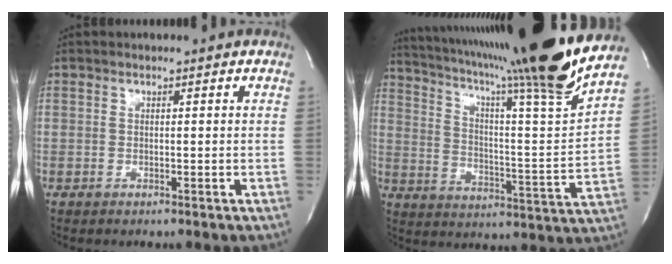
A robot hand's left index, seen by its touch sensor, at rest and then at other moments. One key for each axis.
{"total": 26.0, "fx": 21.2, "fy": -2.0, "fz": 14.9, "tx": -0.252, "ty": -0.059, "tz": 0.306}